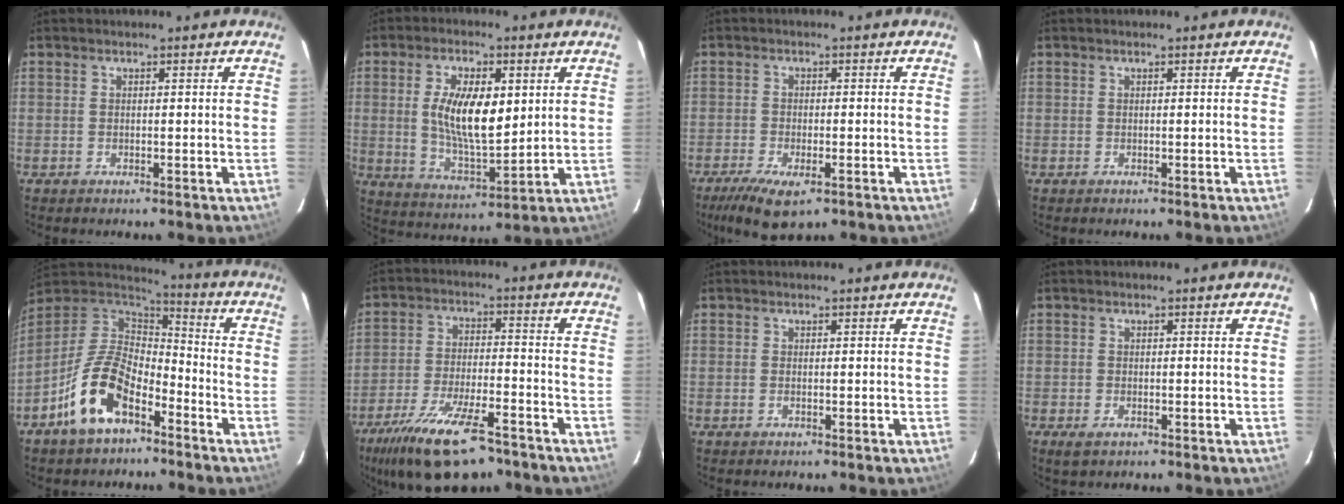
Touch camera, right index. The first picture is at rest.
{"total": 12.3, "force": [2.2, 5.1, 10.9], "torque": [-0.206, -0.002, 0.048]}
{"total": 9.0, "force": [-5.7, 3.4, 6.2], "torque": [-0.141, -0.032, -0.096]}
{"total": 0.0}
{"total": 15.0, "force": [-8.1, 7.7, 10.0], "torque": [-0.206, 0.005, -0.151]}
{"total": 17.3, "force": [-12.2, 5.6, 10.9], "torque": [-0.223, -0.034, -0.206]}
{"total": 0.6, "force": [-0.2, 0.2, 0.5], "torque": [-0.012, 0.000, -0.004]}
{"total": 2.2, "force": [-1.2, 1.3, 1.4], "torque": [-0.025, -0.006, -0.019]}